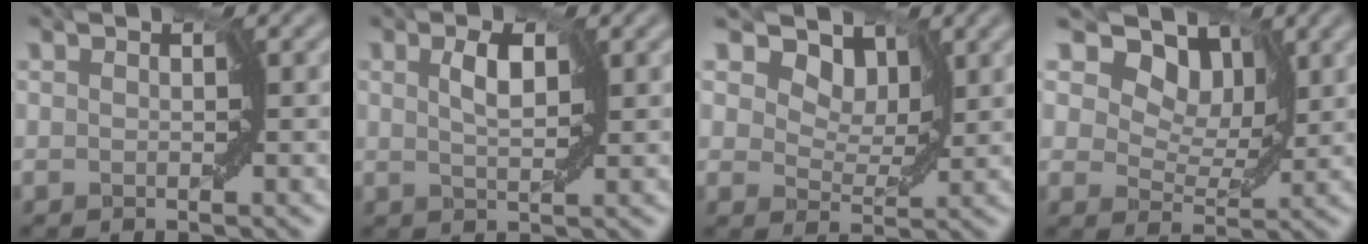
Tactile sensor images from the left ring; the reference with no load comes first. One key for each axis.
{"total": 1.9, "fx": 0.9, "fy": 0.5, "fz": 1.5, "tx": -0.031, "ty": 0.002, "tz": 0.016}
{"total": 7.8, "fx": 4.6, "fy": 4.9, "fz": 4.0, "tx": -0.061, "ty": 0.013, "tz": 0.052}
{"total": 8.7, "fx": 5.2, "fy": 5.4, "fz": 4.4, "tx": -0.064, "ty": 0.011, "tz": 0.067}